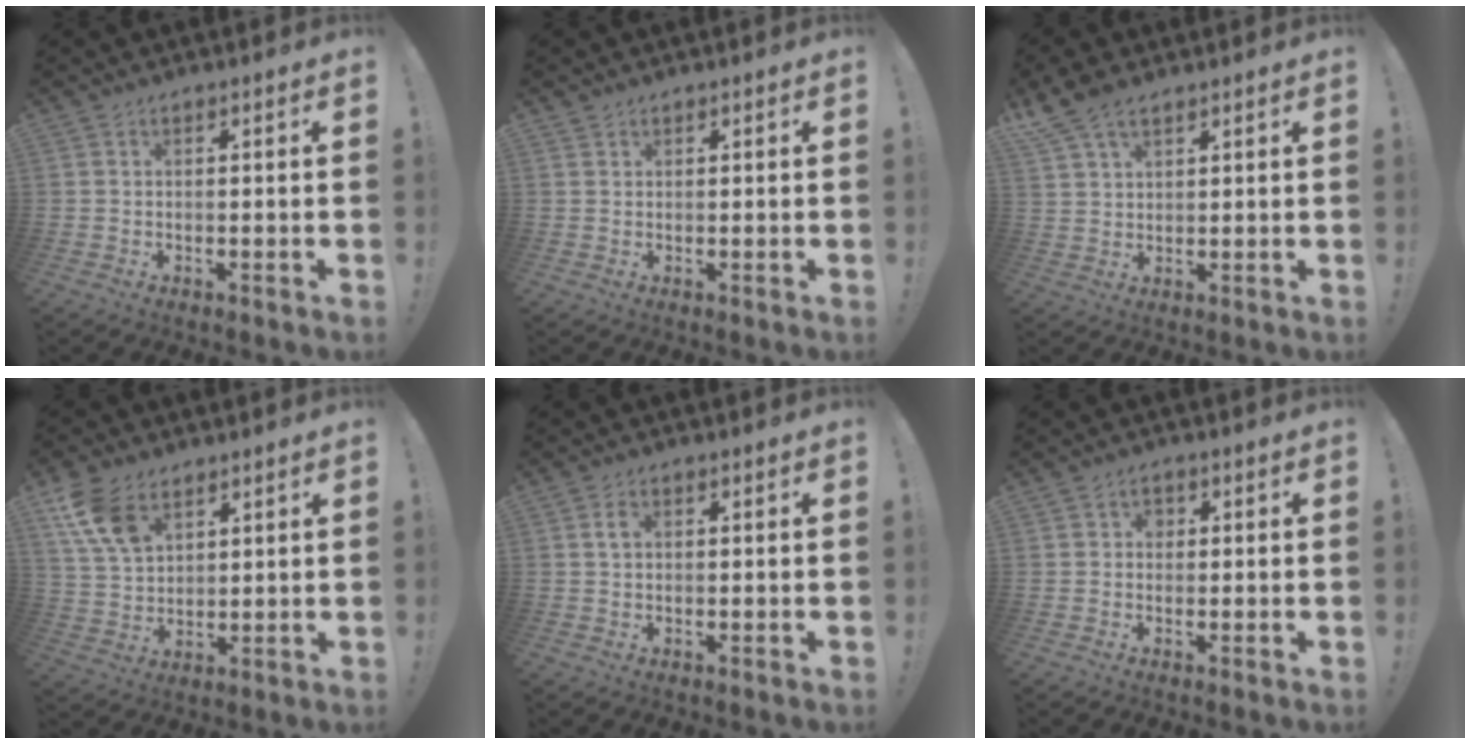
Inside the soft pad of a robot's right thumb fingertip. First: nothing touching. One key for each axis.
{"total": 1.0, "fx": 0.8, "fy": 0.6, "fz": 0.0, "tx": 0.008, "ty": -0.004, "tz": 0.013}
{"total": 7.7, "fx": 5.3, "fy": 3.7, "fz": 4.1, "tx": -0.079, "ty": -0.015, "tz": 0.105}
{"total": 11.5, "fx": 6.5, "fy": 6.9, "fz": 6.4, "tx": -0.123, "ty": -0.024, "tz": 0.128}
{"total": 2.4, "fx": 0.6, "fy": 1.4, "fz": 1.8, "tx": -0.030, "ty": 0.003, "tz": 0.008}
{"total": 2.3, "fx": 0.2, "fy": 2.0, "fz": 1.2, "tx": -0.023, "ty": 0.006, "tz": 0.002}